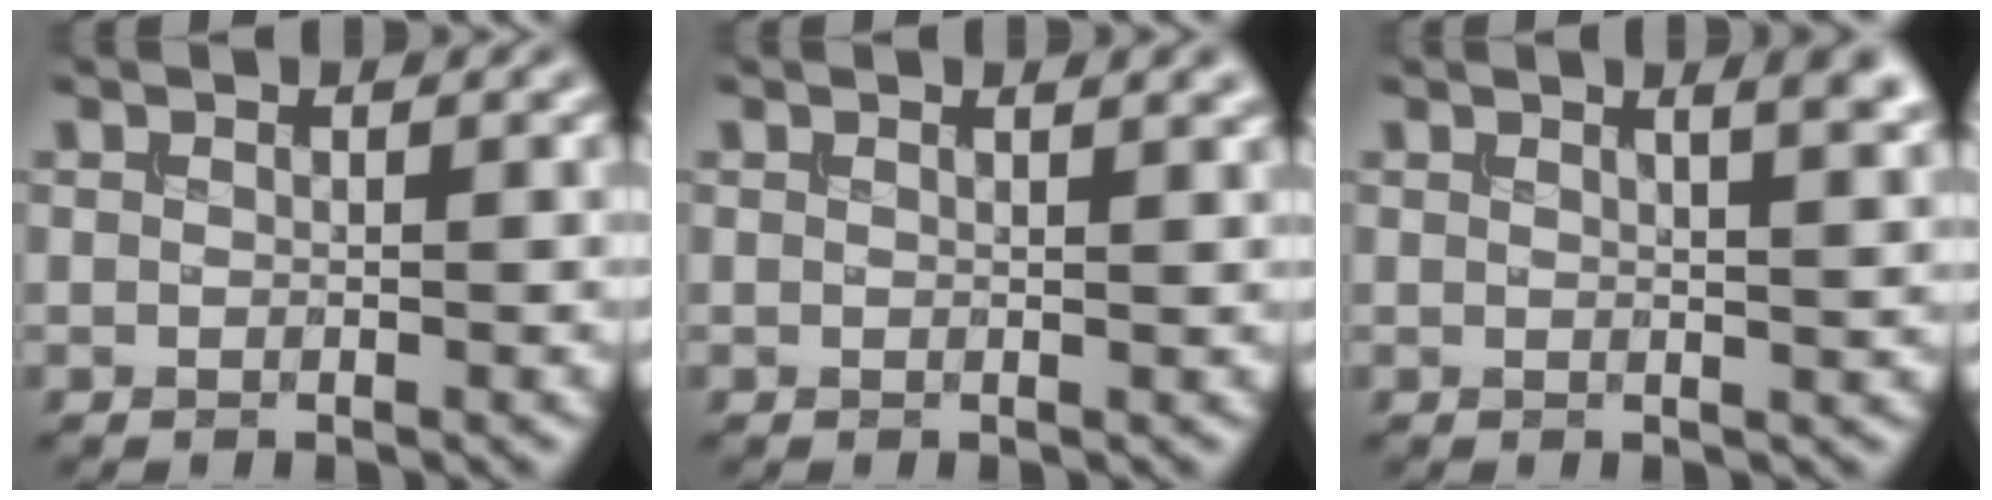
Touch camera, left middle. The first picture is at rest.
{"total": 1.9, "force": [1.3, 0.7, 1.1], "torque": [-0.007, 0.003, 0.009]}
{"total": 5.3, "force": [2.9, 2.1, 3.8], "torque": [-0.016, 0.028, 0.009]}